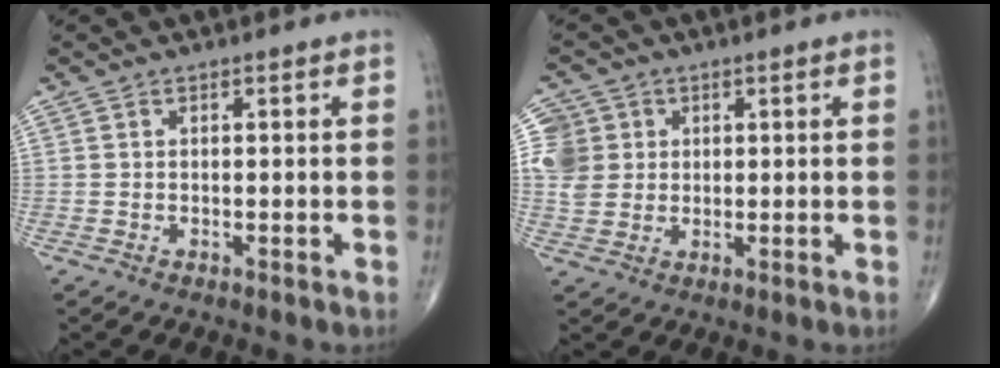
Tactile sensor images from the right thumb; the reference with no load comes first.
{"total": 7.0, "force": [1.7, 6.5, 2.1], "torque": [-0.025, 0.004, 0.032]}